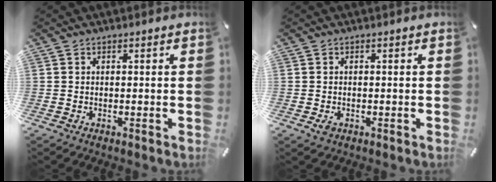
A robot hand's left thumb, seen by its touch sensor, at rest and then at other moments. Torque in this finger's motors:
{"motor_torque": [0.46, 0.46, 0.08, -0.06, -0.02]}